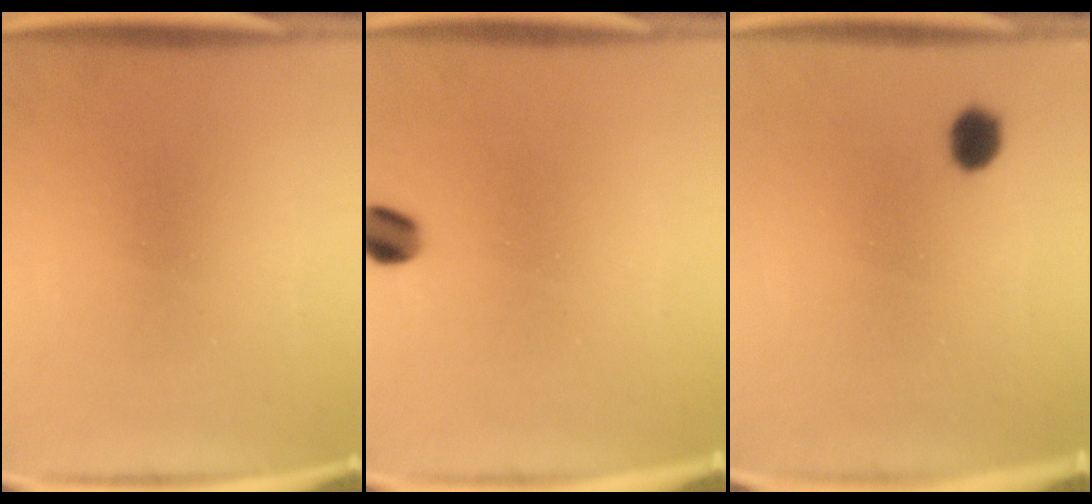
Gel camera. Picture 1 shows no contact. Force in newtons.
{"total": 4.3}
{"total": 3.3}